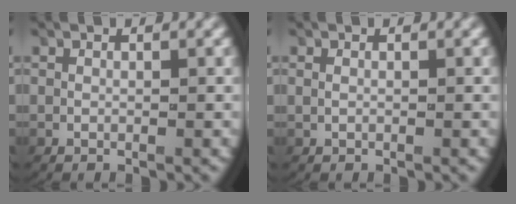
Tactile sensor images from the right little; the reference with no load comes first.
{"total": 0.0}